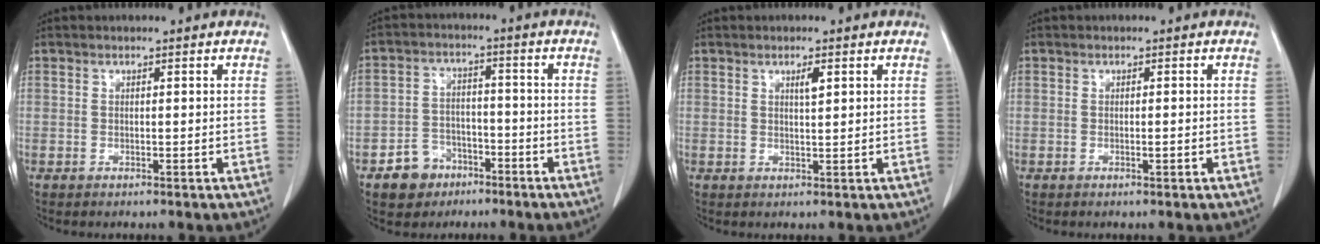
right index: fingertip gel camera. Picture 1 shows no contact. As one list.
[{"total": 6.3, "force": [-3.8, 4.9, 1.4], "torque": [-0.029, 0.015, -0.058]}, {"total": 1.6, "force": [0.8, 0.2, 1.4], "torque": [-0.026, -0.003, 0.012]}, {"total": 0.7, "force": [-0.2, 0.0, 0.6], "torque": [-0.014, 0.000, 0.000]}]